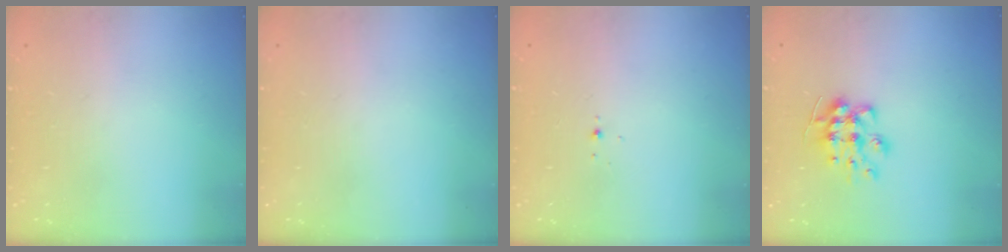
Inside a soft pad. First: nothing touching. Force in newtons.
{"total": 0.0}
{"total": 3.0, "press": 2.9, "slide": 0.8}
{"total": 8.9, "press": 8.9, "slide": 0.6}